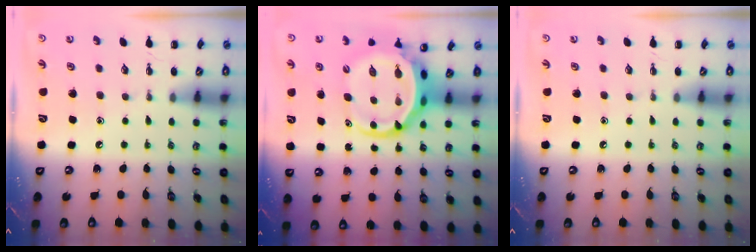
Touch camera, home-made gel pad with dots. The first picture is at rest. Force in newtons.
{"total": 7.2, "press": 7.0, "slide": 1.8}
{"total": 0.0}